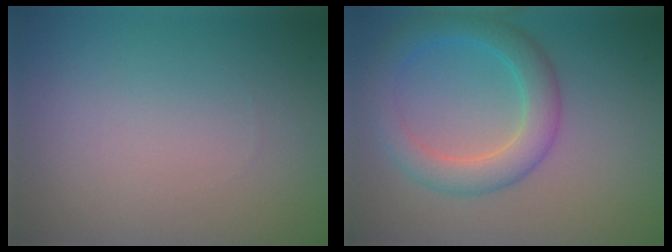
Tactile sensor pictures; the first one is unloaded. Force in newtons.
{"total": 4.7, "press": 4.7, "slide": 0.2}